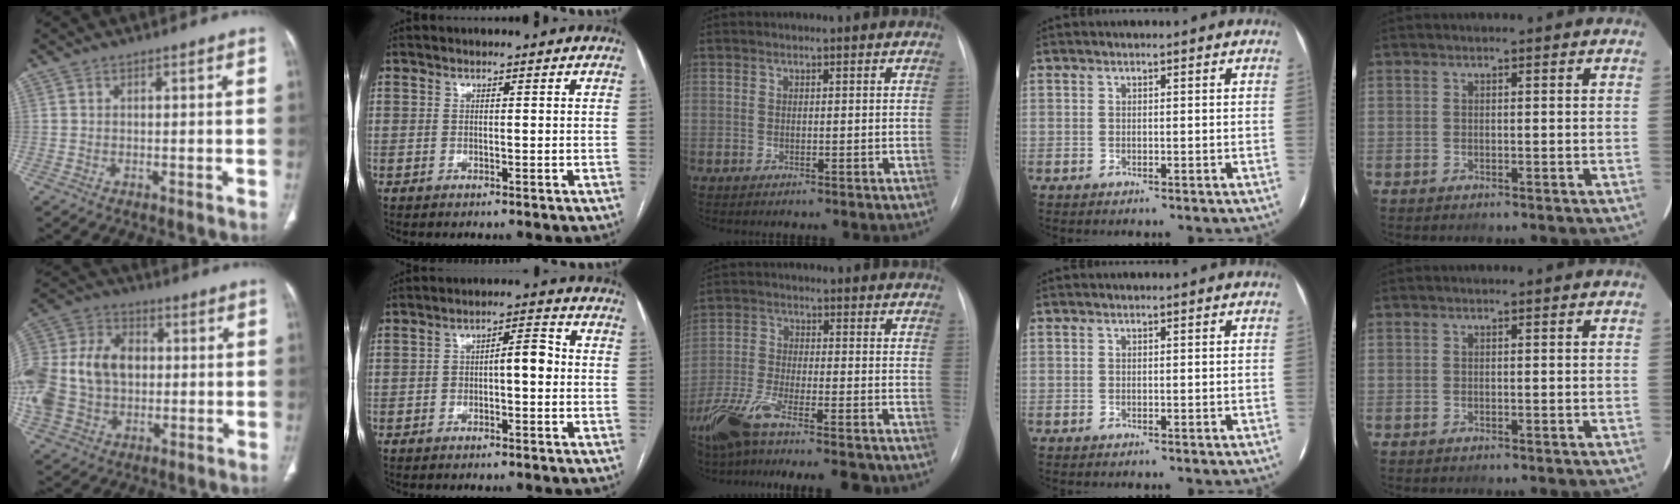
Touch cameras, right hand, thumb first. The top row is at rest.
{"thumb": {"total": 22.2, "force": [0.5, 16.4, 15.0], "torque": [-0.337, 0.028, 0.020]}, "index": {"total": 4.6, "force": [-0.6, 1.4, 4.3], "torque": [-0.064, 0.028, -0.009]}, "middle": {"total": 16.6, "force": [-13.8, 2.5, 8.9], "torque": [-0.179, -0.018, -0.225]}}